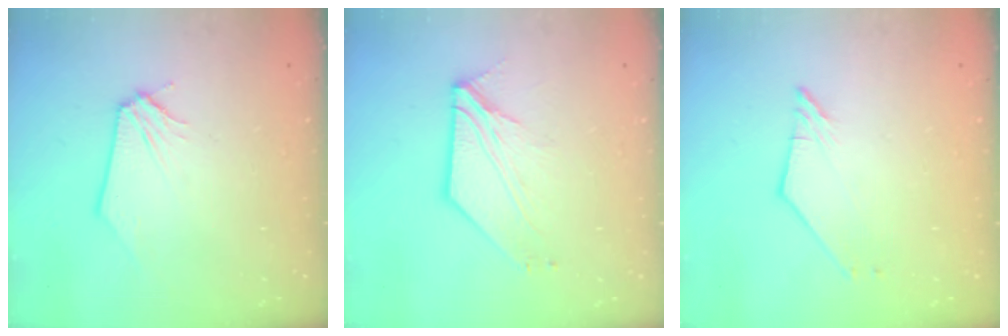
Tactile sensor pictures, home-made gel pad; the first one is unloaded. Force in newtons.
{"total": 7.2, "press": 7.1, "slide": 0.9}
{"total": 2.5, "press": 2.4, "slide": 0.4}